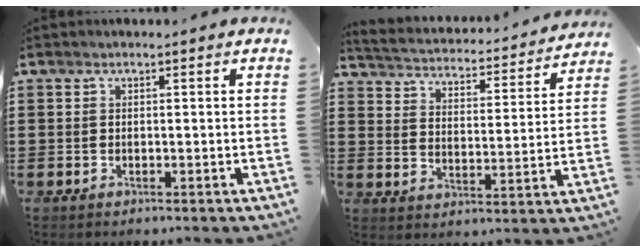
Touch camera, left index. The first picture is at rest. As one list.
[{"total": 2.7, "force": [2.7, 0.0, -0.1], "torque": [-0.019, -0.029, 0.035]}]